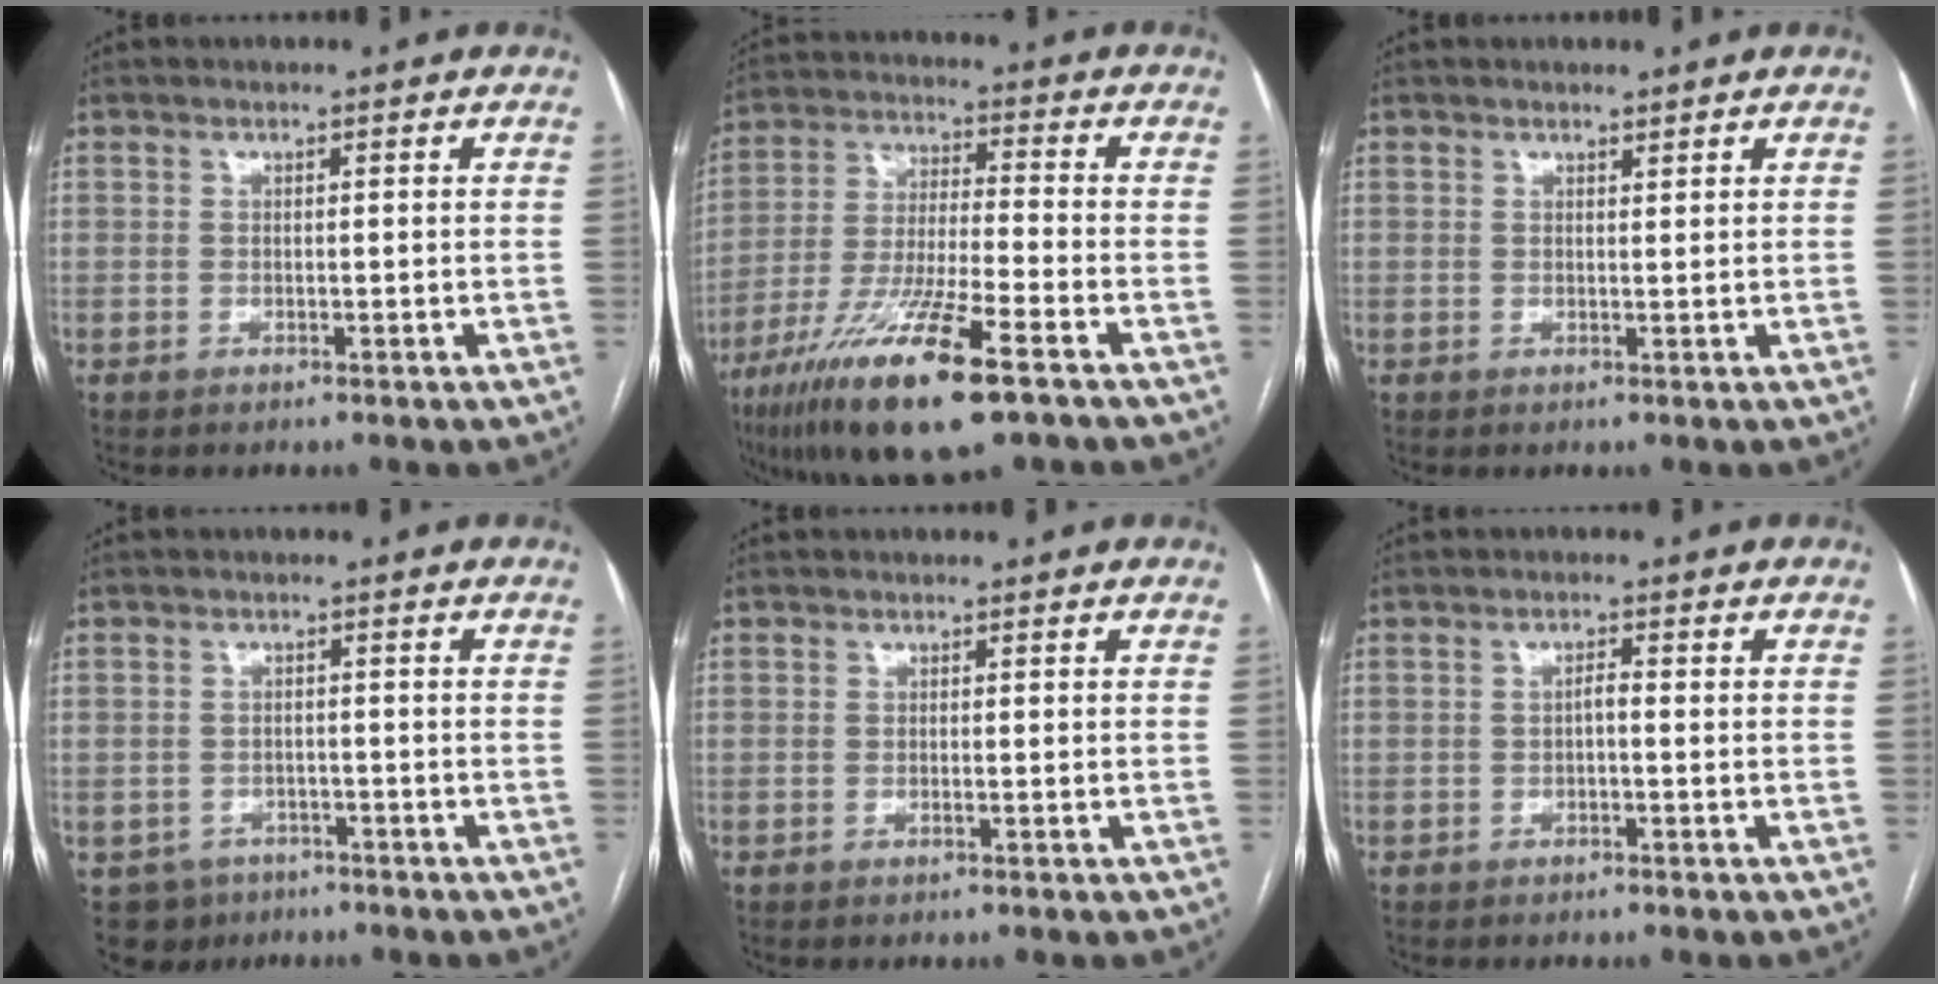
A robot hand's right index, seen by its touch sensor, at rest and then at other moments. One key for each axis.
{"total": 16.8, "fx": -9.7, "fy": 1.6, "fz": 13.7, "tx": -0.274, "ty": -0.042, "tz": -0.174}
{"total": 0.8, "fx": 0.7, "fy": 0.1, "fz": 0.2, "tx": -0.008, "ty": -0.002, "tz": 0.013}
{"total": 5.1, "fx": -2.9, "fy": 4.1, "fz": 0.3, "tx": 0.000, "ty": 0.007, "tz": -0.039}
{"total": 0.0}
{"total": 1.3, "fx": -0.3, "fy": 0.3, "fz": 1.2, "tx": -0.018, "ty": 0.004, "tz": -0.006}